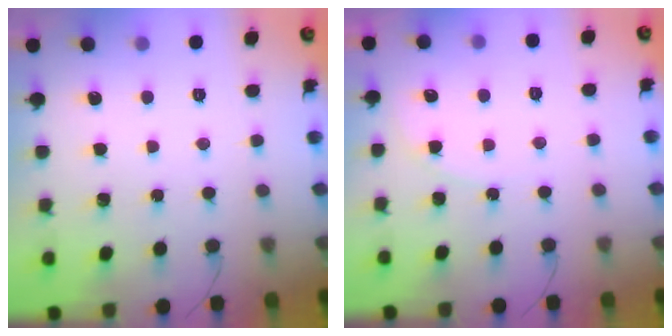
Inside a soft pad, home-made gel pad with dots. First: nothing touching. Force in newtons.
{"total": 4.2, "press": 4.2, "slide": 0.5}